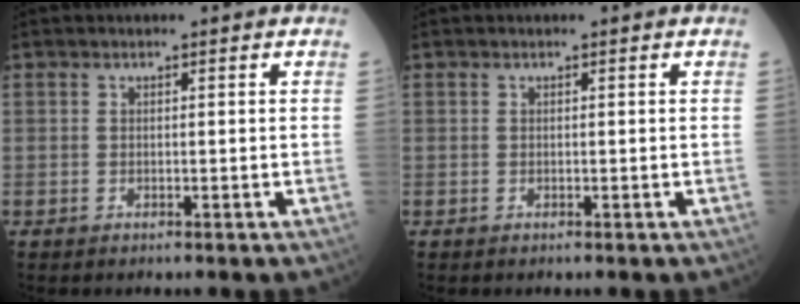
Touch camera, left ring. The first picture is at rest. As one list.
[{"total": 0.0}]